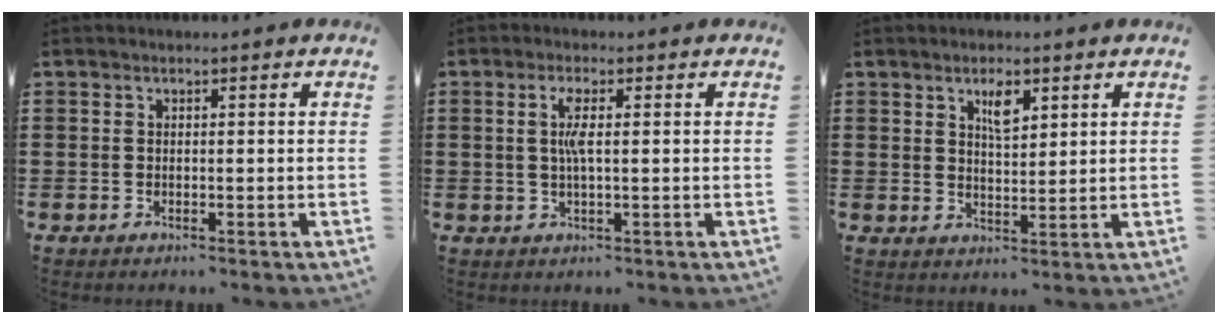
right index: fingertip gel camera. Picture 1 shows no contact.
{"total": 3.2, "force": [0.4, 0.4, 3.1], "torque": [-0.069, -0.005, 0.002]}
{"total": 3.7, "force": [2.1, 1.3, 2.7], "torque": [-0.044, 0.000, 0.033]}